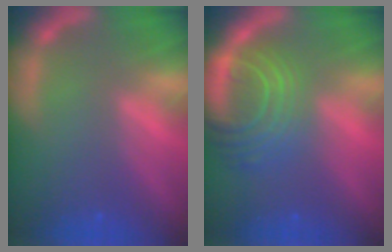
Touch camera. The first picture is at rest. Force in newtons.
{"total": 9.0}